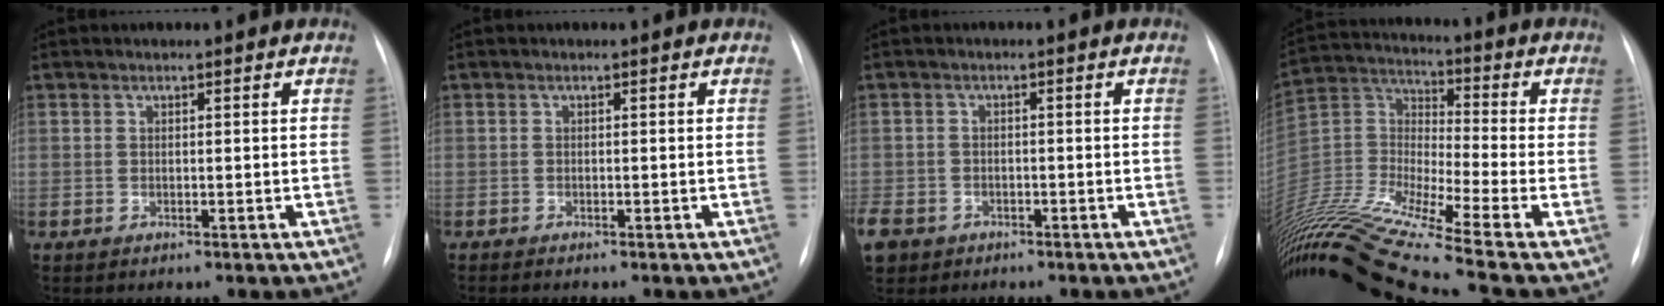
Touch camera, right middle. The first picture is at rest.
{"total": 0.9, "force": [-0.7, -0.1, 0.5], "torque": [-0.010, -0.004, -0.008]}
{"total": 8.7, "force": [-4.7, 6.8, 2.8], "torque": [-0.094, -0.003, -0.073]}
{"total": 23.9, "force": [-19.2, -1.1, 14.2], "torque": [-0.321, -0.019, -0.355]}